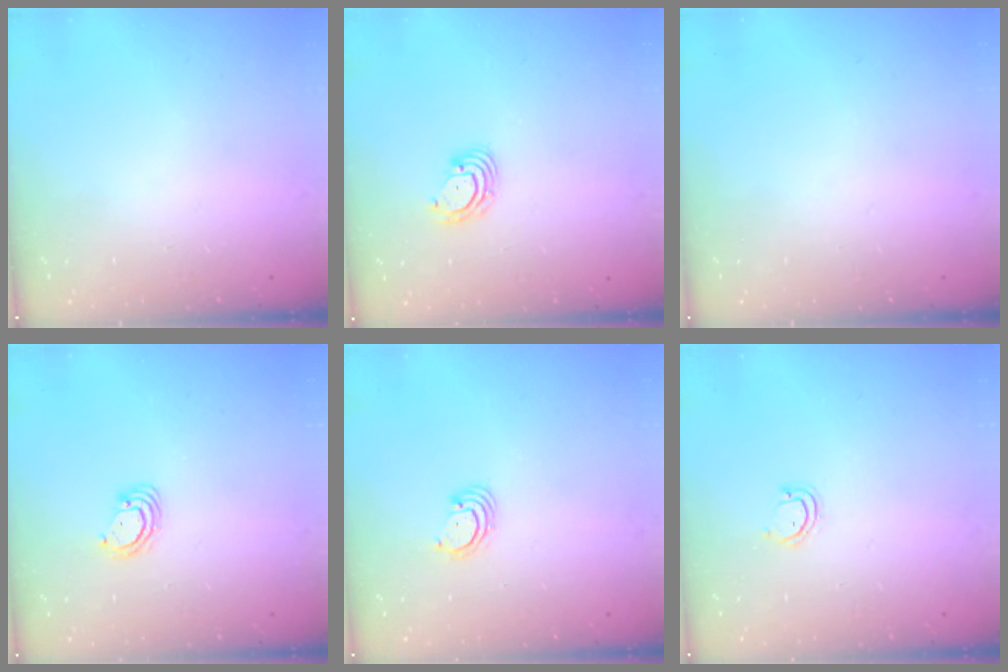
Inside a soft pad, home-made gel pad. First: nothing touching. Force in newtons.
{"total": 4.0, "press": 4.0, "slide": 0.4}
{"total": 0.0}
{"total": 4.4, "press": 4.4, "slide": 0.5}
{"total": 2.5, "press": 2.5, "slide": 0.3}
{"total": 3.3, "press": 3.3, "slide": 0.2}